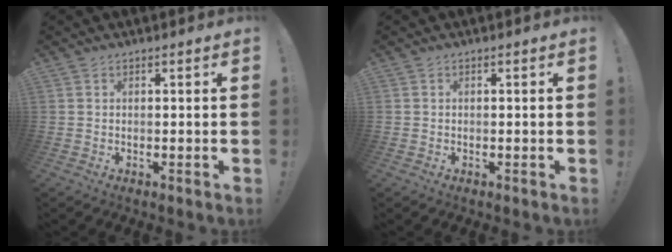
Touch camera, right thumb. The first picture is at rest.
{"total": 0.0}